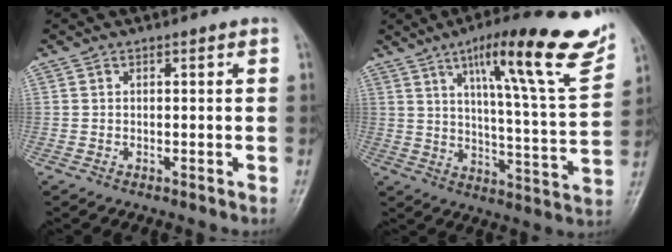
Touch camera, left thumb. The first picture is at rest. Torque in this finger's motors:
{"motor_torque": [0.68, 0.43, 1.55, -1.21, 0.38]}